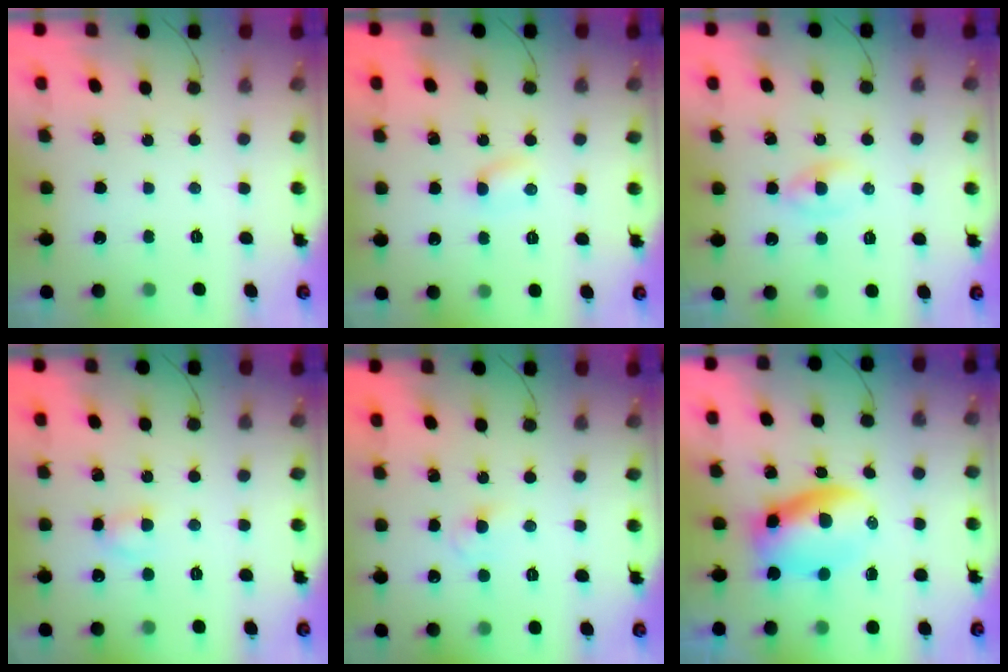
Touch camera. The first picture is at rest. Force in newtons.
{"total": 2.4, "press": 2.3, "slide": 0.7}
{"total": 1.9, "press": 1.6, "slide": 1.0}
{"total": 3.0, "press": 2.7, "slide": 1.2}
{"total": 2.2, "press": 2.0, "slide": 0.9}
{"total": 7.1, "press": 6.8, "slide": 2.0}